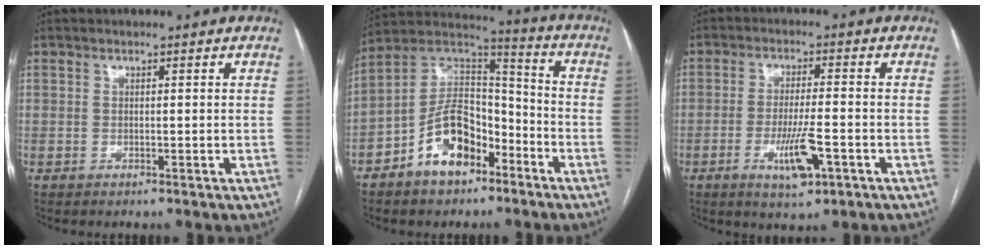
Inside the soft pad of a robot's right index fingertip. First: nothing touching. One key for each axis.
{"total": 12.5, "fx": -6.6, "fy": 7.1, "fz": 8.0, "tx": -0.157, "ty": 0.030, "tz": -0.116}
{"total": 7.2, "fx": -3.0, "fy": 1.2, "fz": 6.4, "tx": -0.117, "ty": -0.010, "tz": -0.047}